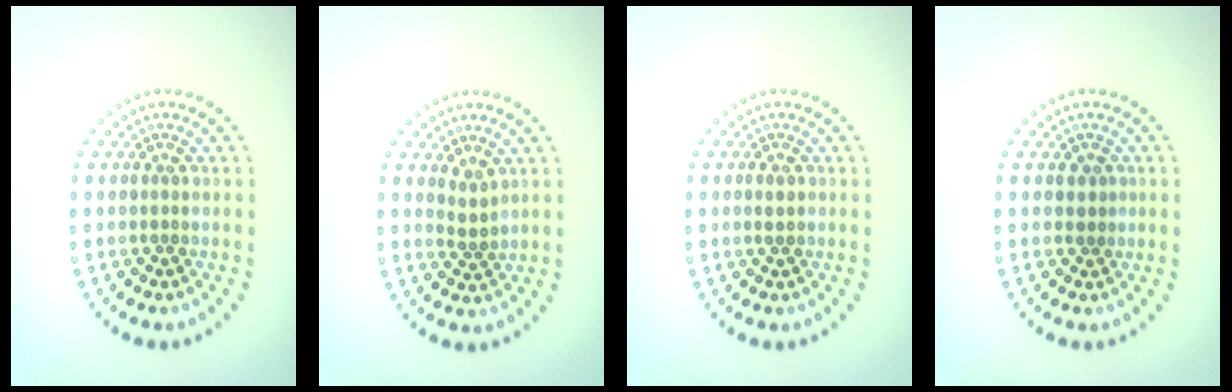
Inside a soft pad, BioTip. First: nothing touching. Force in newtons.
{"total": 1.4, "press": 1.0, "slide": 1.0}
{"total": 1.0, "press": 1.0, "slide": 0.1}
{"total": 0.9, "press": 0.9, "slide": 0.4}